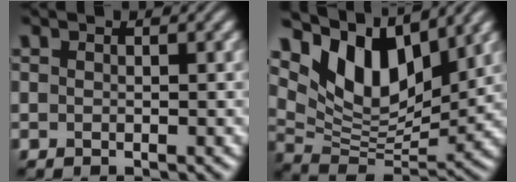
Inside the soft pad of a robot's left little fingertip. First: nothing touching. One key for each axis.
{"total": 9.6, "fx": 5.6, "fy": 4.8, "fz": 6.2, "tx": -0.117, "ty": -0.001, "tz": 0.099}